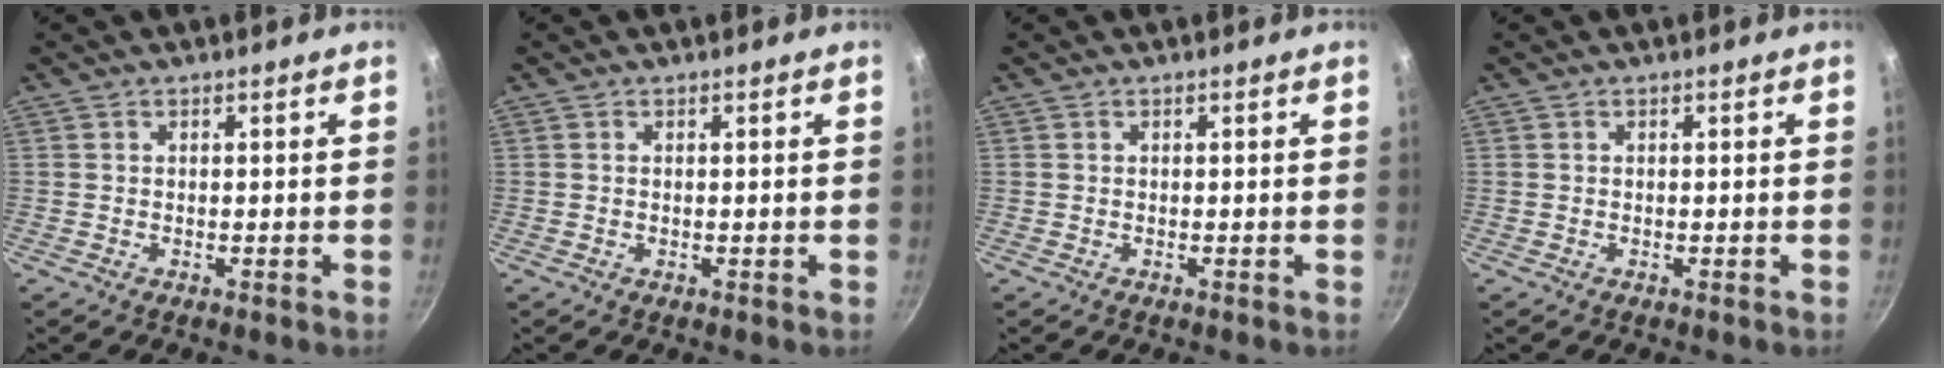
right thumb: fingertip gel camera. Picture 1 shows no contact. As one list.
[{"total": 0.0}, {"total": 0.0}, {"total": 0.0}]